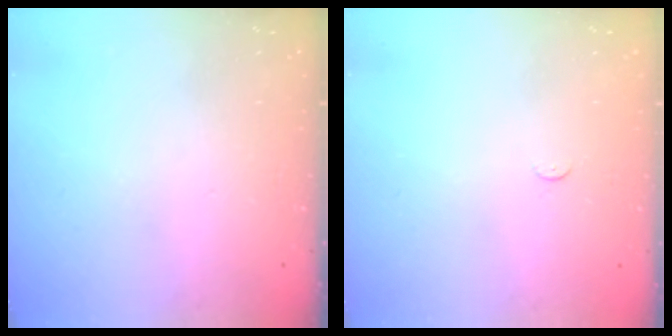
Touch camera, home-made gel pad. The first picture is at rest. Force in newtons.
{"total": 2.3, "press": 2.3, "slide": 0.3}